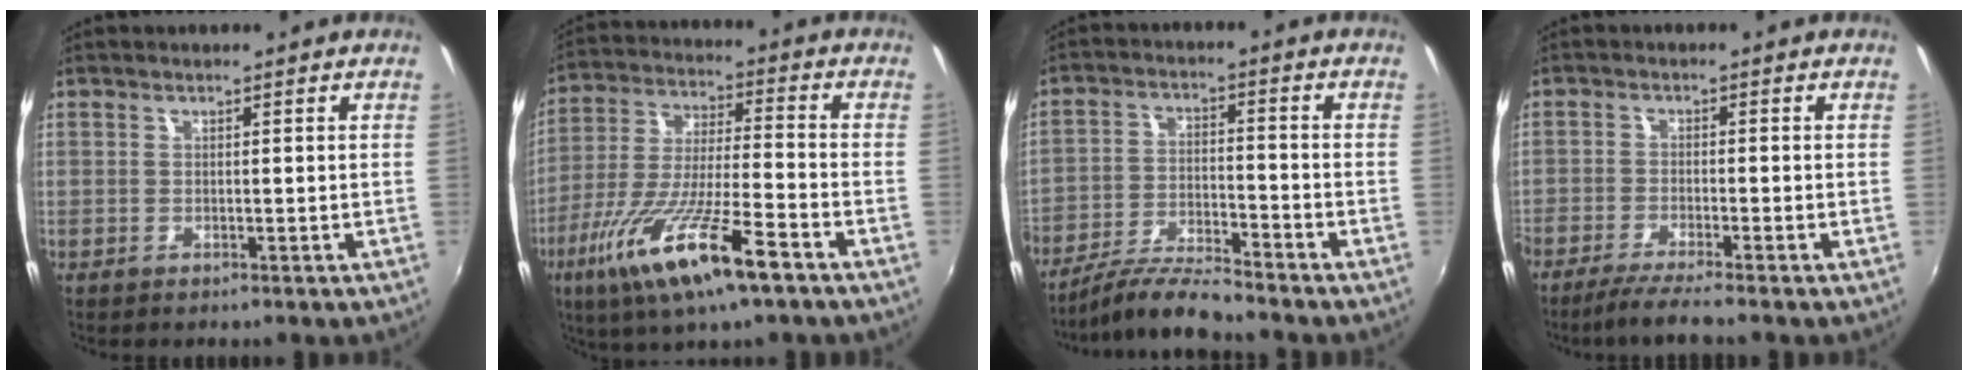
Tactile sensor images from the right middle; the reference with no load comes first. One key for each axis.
{"total": 17.8, "fx": -9.9, "fy": 2.9, "fz": 14.5, "tx": -0.289, "ty": -0.042, "tz": -0.179}
{"total": 9.5, "fx": -8.7, "fy": 0.2, "fz": 3.9, "tx": -0.083, "ty": -0.007, "tz": -0.164}
{"total": 6.1, "fx": -4.9, "fy": 0.1, "fz": 3.5, "tx": -0.088, "ty": -0.018, "tz": -0.088}